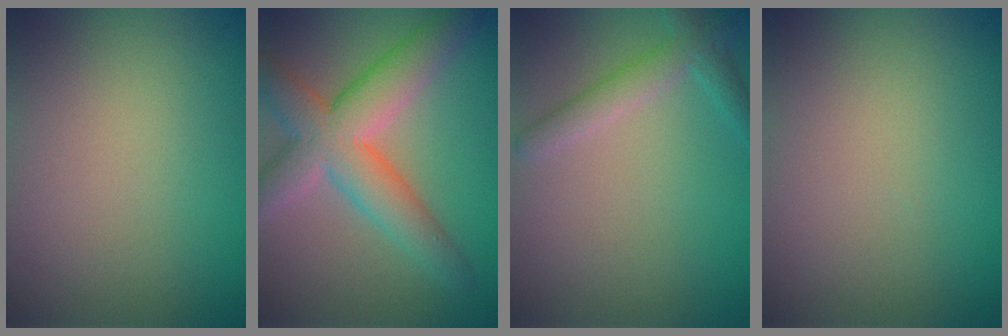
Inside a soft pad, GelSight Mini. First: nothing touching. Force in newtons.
{"total": 7.2, "press": 7.2, "slide": 0.5}
{"total": 2.5, "press": 2.5, "slide": 0.1}
{"total": 0.0}